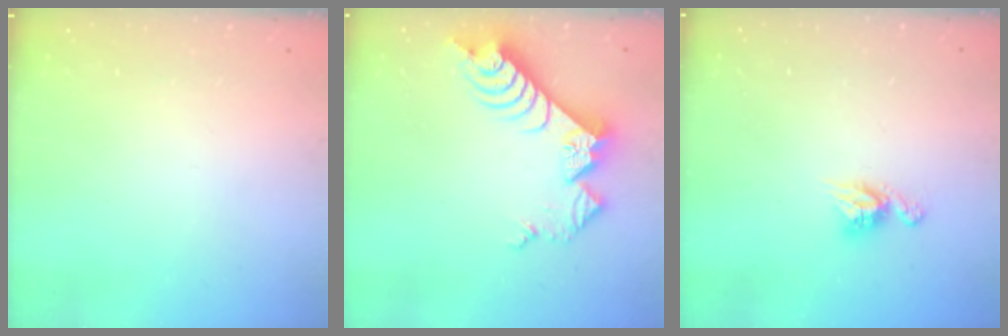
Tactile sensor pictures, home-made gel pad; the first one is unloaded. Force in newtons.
{"total": 11.2, "press": 11.1, "slide": 1.4}
{"total": 6.7, "press": 6.7, "slide": 0.4}